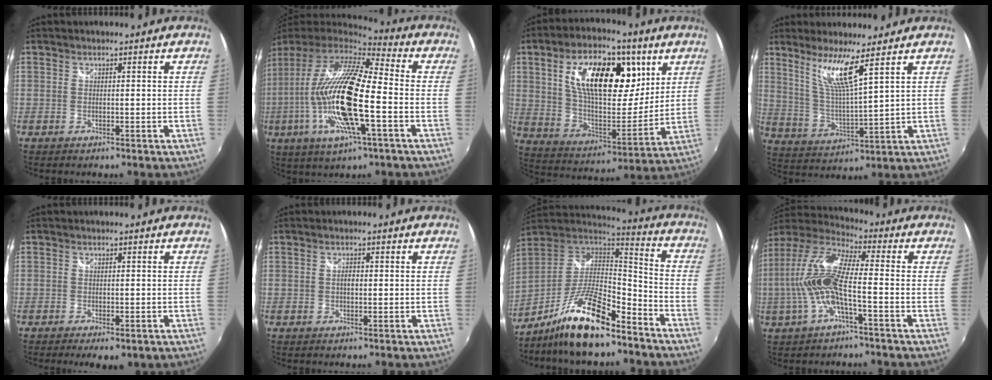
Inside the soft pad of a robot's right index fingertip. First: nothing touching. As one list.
[{"total": 21.1, "force": [-3.6, 4.2, 20.4], "torque": [-0.374, -0.025, -0.080]}, {"total": 22.4, "force": [8.4, 11.1, 17.6], "torque": [-0.303, 0.007, 0.144]}, {"total": 9.2, "force": [6.1, -0.4, 6.9], "torque": [-0.121, -0.004, 0.124]}, {"total": 4.3, "force": [-2.6, 1.6, 3.0], "torque": [-0.060, -0.020, -0.038]}, {"total": 1.3, "force": [0.0, 0.8, 1.1], "torque": [-0.019, 0.002, -0.002]}, {"total": 17.7, "force": [-11.7, 4.9, 12.3], "torque": [-0.240, -0.013, -0.210]}, {"total": 14.0, "force": [-2.2, 2.8, 13.5], "torque": [-0.270, 0.001, -0.044]}]